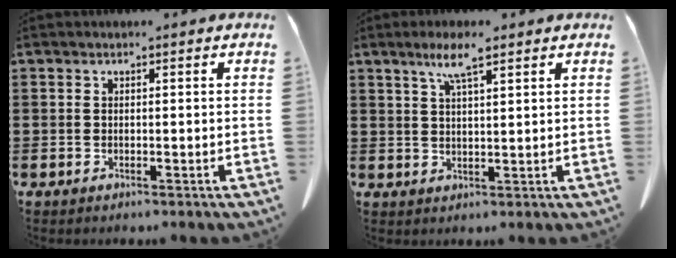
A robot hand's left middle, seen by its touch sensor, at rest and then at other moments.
{"total": 4.9, "force": [3.2, 0.7, 3.7], "torque": [-0.080, 0.006, 0.054]}